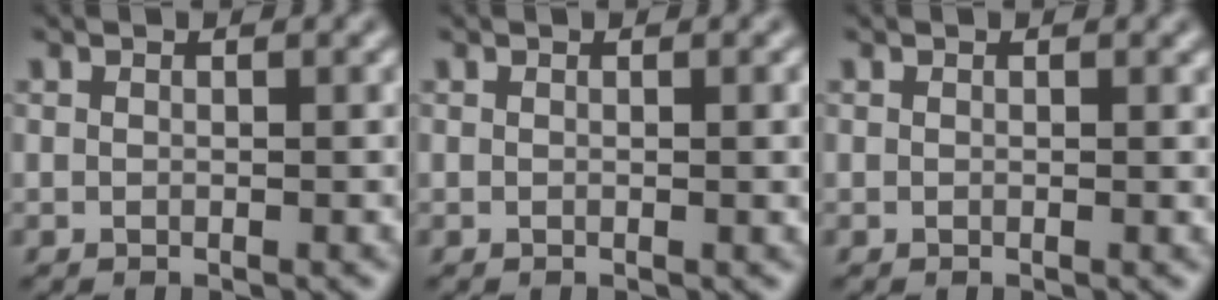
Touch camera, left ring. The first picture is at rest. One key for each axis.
{"total": 1.0, "fx": 0.1, "fy": 0.2, "fz": 1.0, "tx": -0.010, "ty": 0.001, "tz": 0.000}
{"total": 0.0}